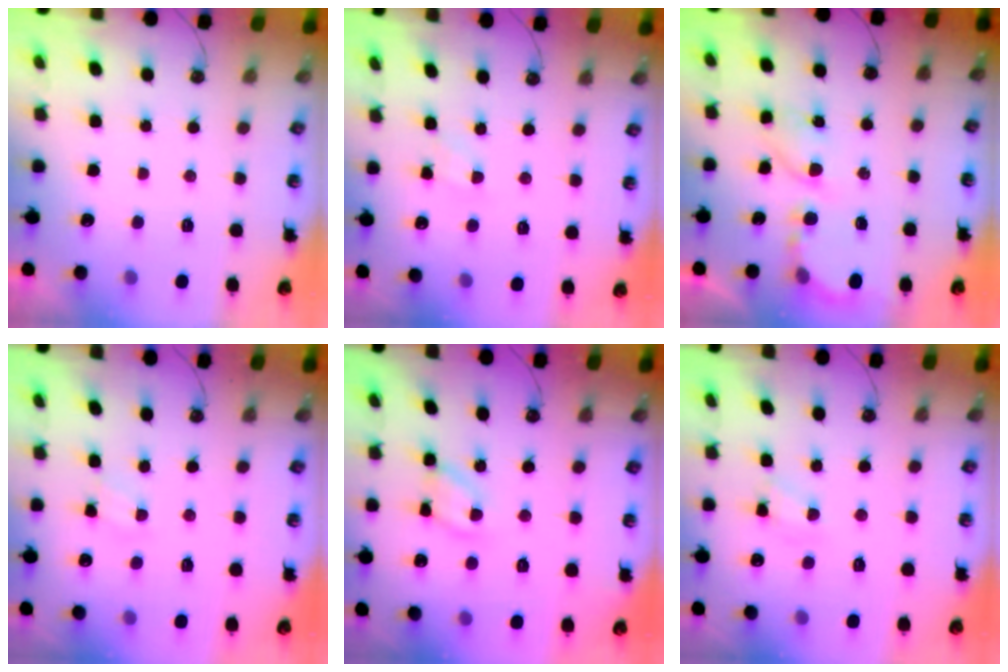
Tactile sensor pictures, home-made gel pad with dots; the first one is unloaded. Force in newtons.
{"total": 4.8, "press": 4.8, "slide": 0.6}
{"total": 6.2, "press": 6.2, "slide": 0.6}
{"total": 2.4, "press": 2.3, "slide": 0.4}
{"total": 9.7, "press": 9.7, "slide": 0.6}
{"total": 5.0, "press": 5.0, "slide": 0.8}